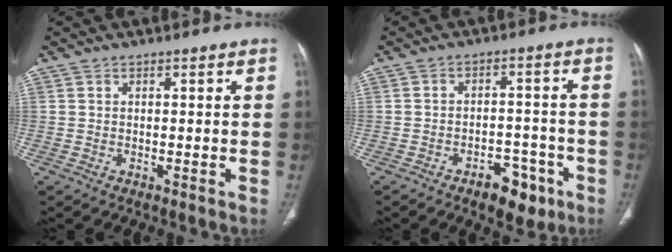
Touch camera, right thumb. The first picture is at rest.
{"total": 7.8, "force": [-4.6, 4.3, 4.6], "torque": [-0.036, 0.030, -0.062]}